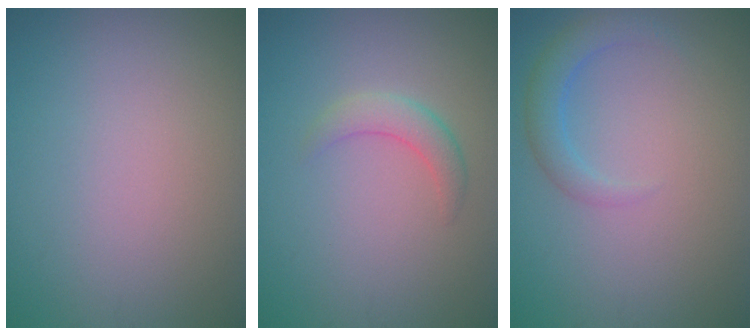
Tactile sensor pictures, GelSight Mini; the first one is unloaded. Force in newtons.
{"total": 2.2, "press": 2.2, "slide": 0.2}
{"total": 2.4, "press": 2.4, "slide": 0.1}